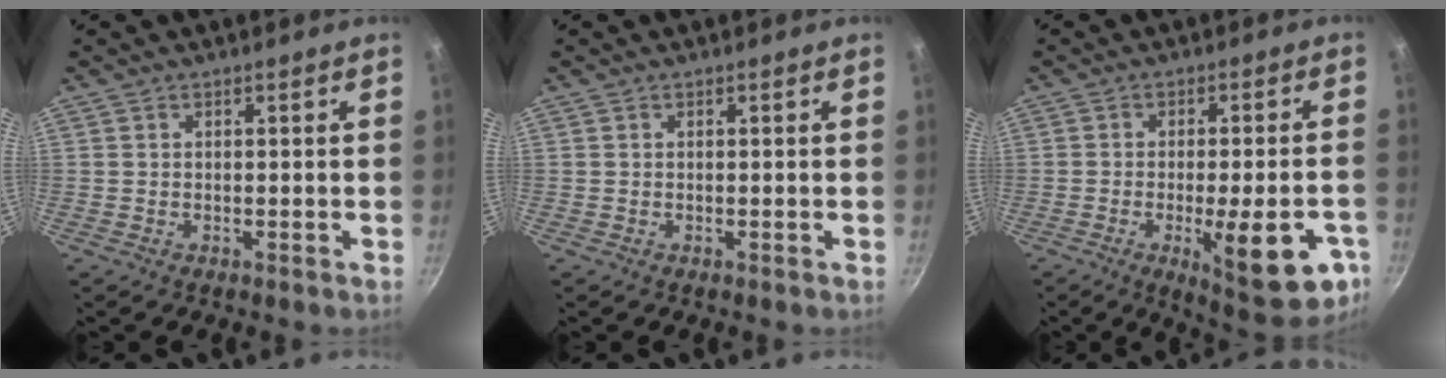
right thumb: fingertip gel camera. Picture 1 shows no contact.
{"total": 0.0}
{"total": 16.1, "force": [-5.9, 5.2, 14.1], "torque": [-0.158, 0.009, -0.069]}